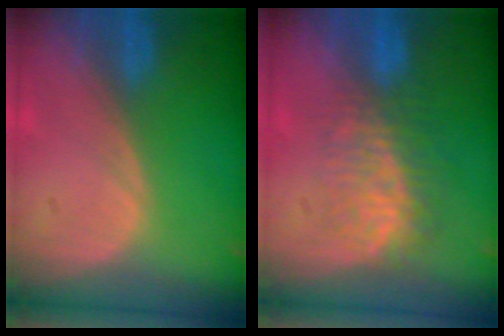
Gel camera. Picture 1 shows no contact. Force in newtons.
{"total": 8.0, "press": 7.4, "slide": 3.1}